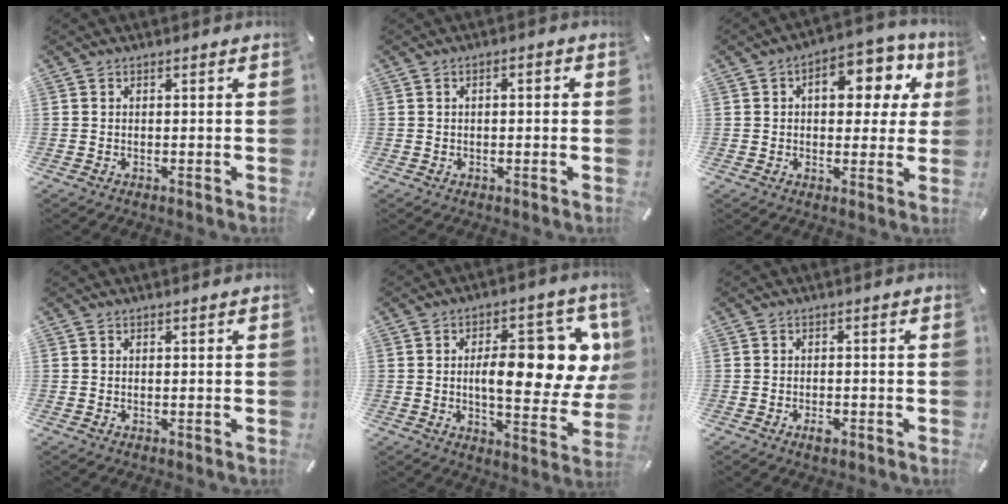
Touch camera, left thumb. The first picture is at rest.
{"total": 1.7, "force": [-0.5, 0.8, 1.4], "torque": [-0.024, 0.005, -0.011]}
{"total": 12.3, "force": [3.8, 7.3, 9.1], "torque": [-0.113, -0.015, 0.058]}
{"total": 0.0}
{"total": 16.8, "force": [3.0, 7.2, 14.9], "torque": [-0.206, -0.011, 0.049]}
{"total": 2.1, "force": [-1.2, 1.0, 1.5], "torque": [-0.029, 0.003, -0.020]}